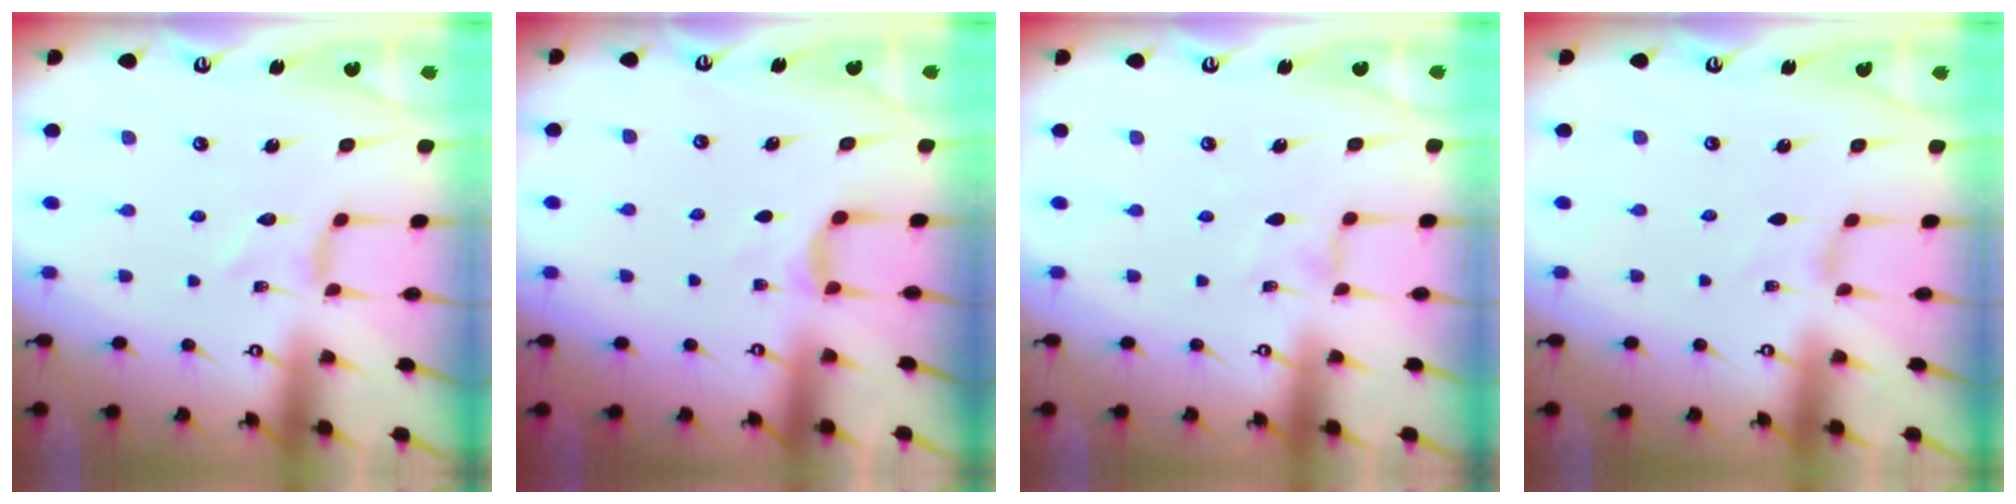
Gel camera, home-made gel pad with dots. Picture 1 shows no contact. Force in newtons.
{"total": 2.8, "press": 2.8, "slide": 0.4}
{"total": 0.6, "press": 0.6, "slide": 0.2}
{"total": 0.0}